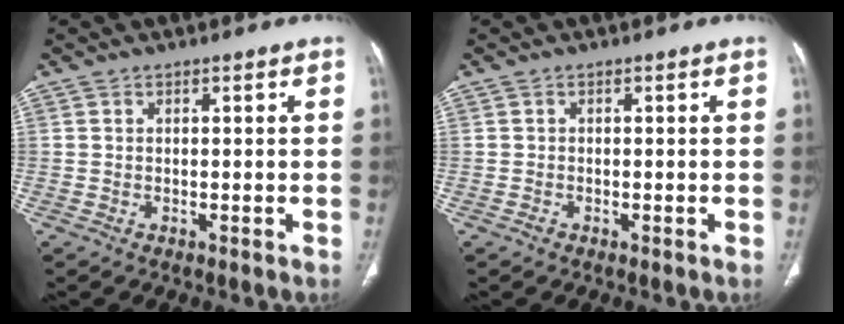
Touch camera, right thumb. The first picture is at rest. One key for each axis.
{"total": 0.6, "fx": -0.4, "fy": 0.4, "fz": 0.1, "tx": -0.004, "ty": 0.001, "tz": -0.010}